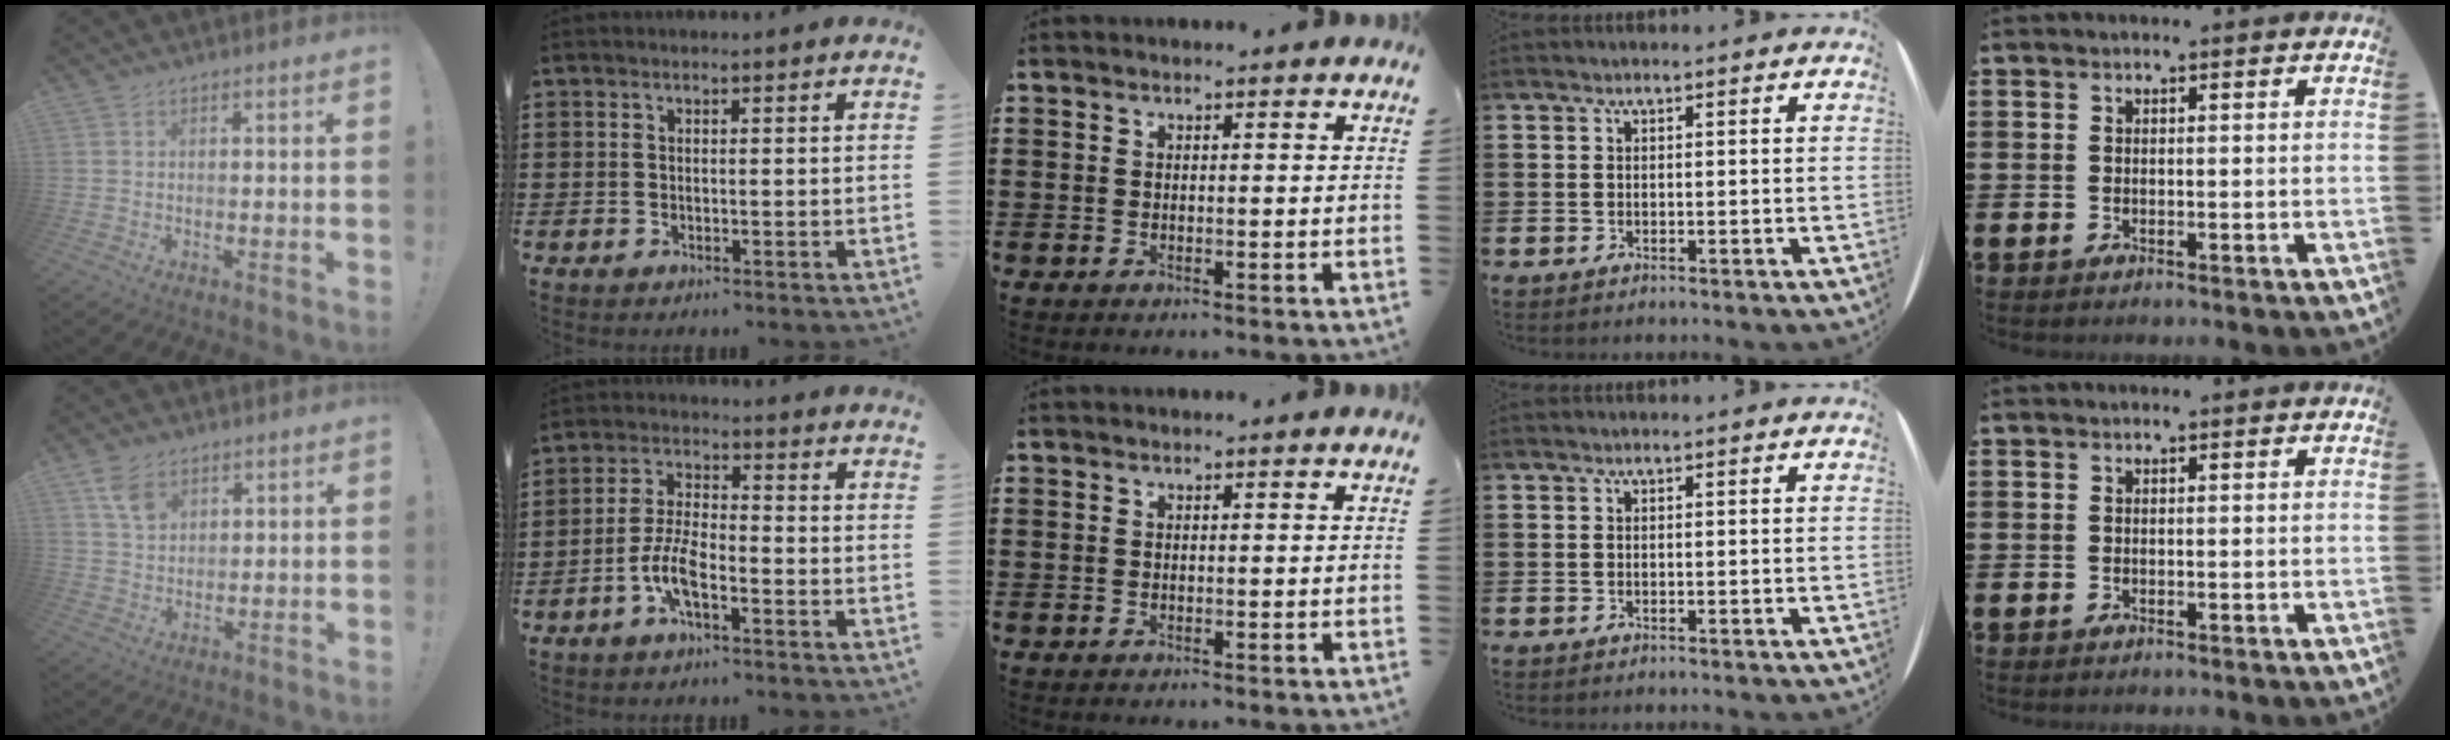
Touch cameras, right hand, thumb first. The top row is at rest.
{"thumb": {"total": 6.7, "force": [3.7, 4.5, 3.3], "torque": [-0.056, -0.013, 0.072]}, "index": {"total": 6.9, "force": [-3.1, 2.2, 5.7], "torque": [-0.137, -0.008, -0.062]}}